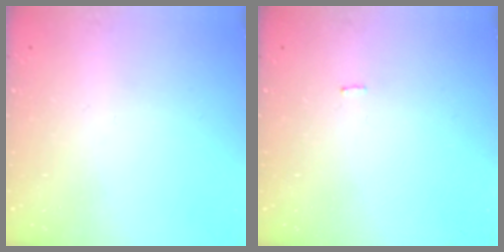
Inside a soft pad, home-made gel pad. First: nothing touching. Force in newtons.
{"total": 1.4, "press": 1.3, "slide": 0.1}